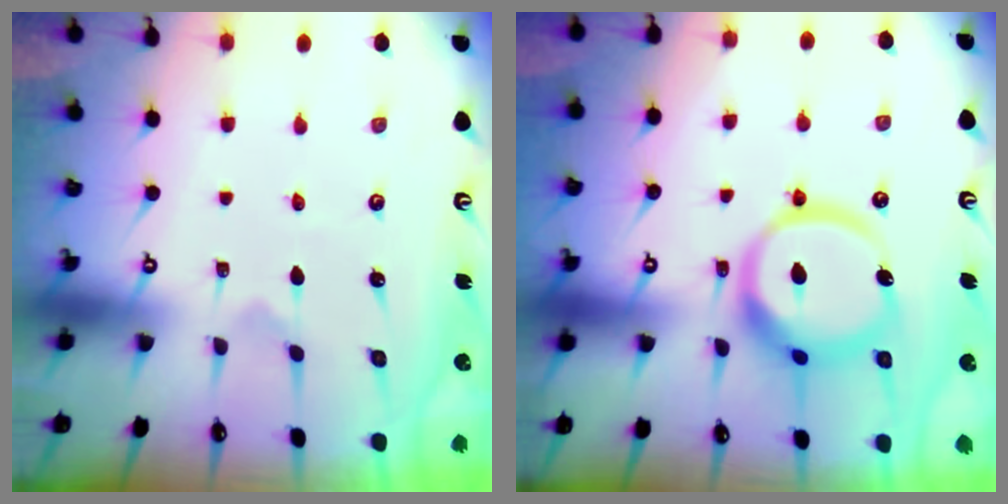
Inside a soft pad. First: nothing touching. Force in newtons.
{"total": 16.7, "press": 16.6, "slide": 1.9}